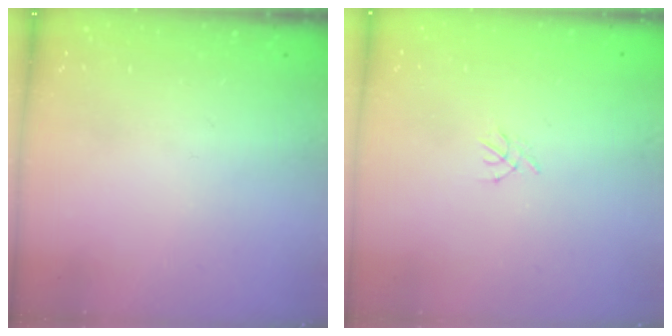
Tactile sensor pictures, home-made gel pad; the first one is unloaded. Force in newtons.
{"total": 1.3, "press": 1.2, "slide": 0.4}